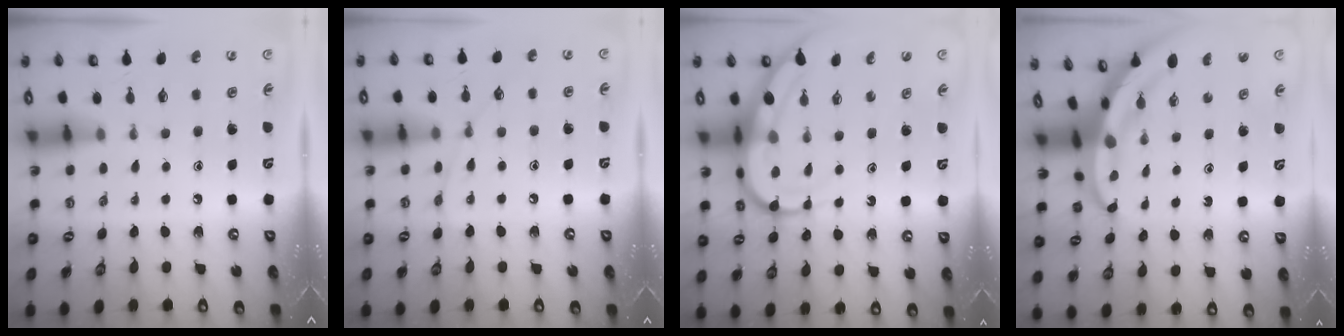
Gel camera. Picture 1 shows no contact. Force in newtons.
{"total": 4.1, "press": 4.0, "slide": 0.5}
{"total": 10.6, "press": 10.6, "slide": 1.0}
{"total": 4.6, "press": 4.6, "slide": 0.6}